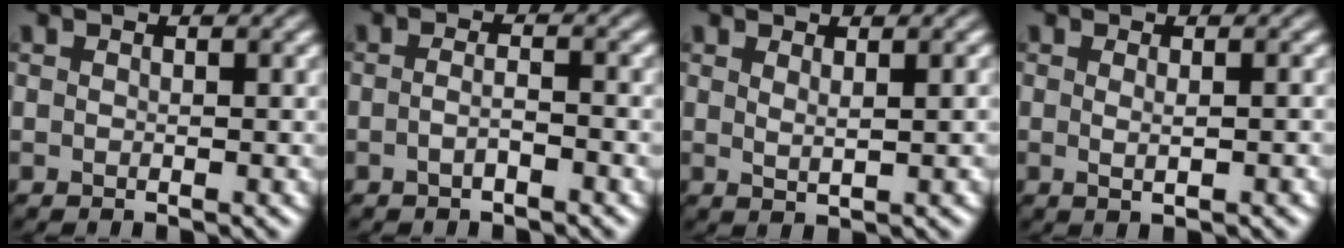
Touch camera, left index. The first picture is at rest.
{"total": 1.4, "force": [-0.7, 0.2, 1.1], "torque": [-0.028, -0.003, -0.015]}
{"total": 1.2, "force": [0.8, 0.2, 0.9], "torque": [-0.017, -0.005, 0.013]}
{"total": 1.4, "force": [0.1, 0.2, 1.3], "torque": [-0.026, -0.004, -0.002]}